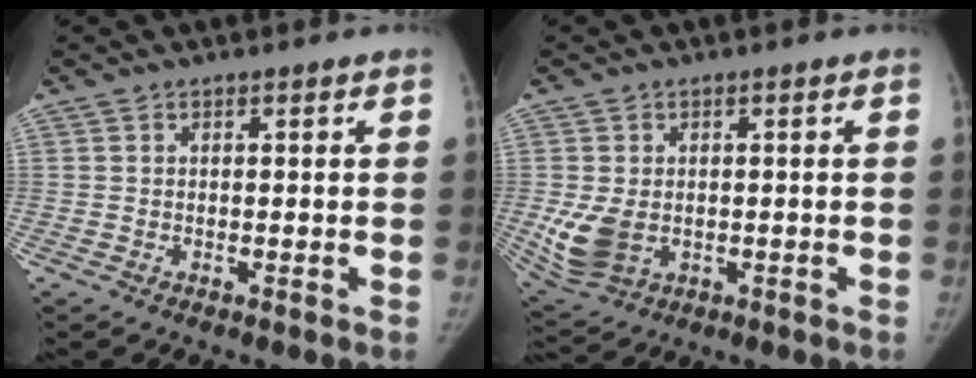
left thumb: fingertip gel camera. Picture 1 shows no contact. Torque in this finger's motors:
{"motor_torque": [0.08, 1.66, 0.54, -0.54, 0.30]}